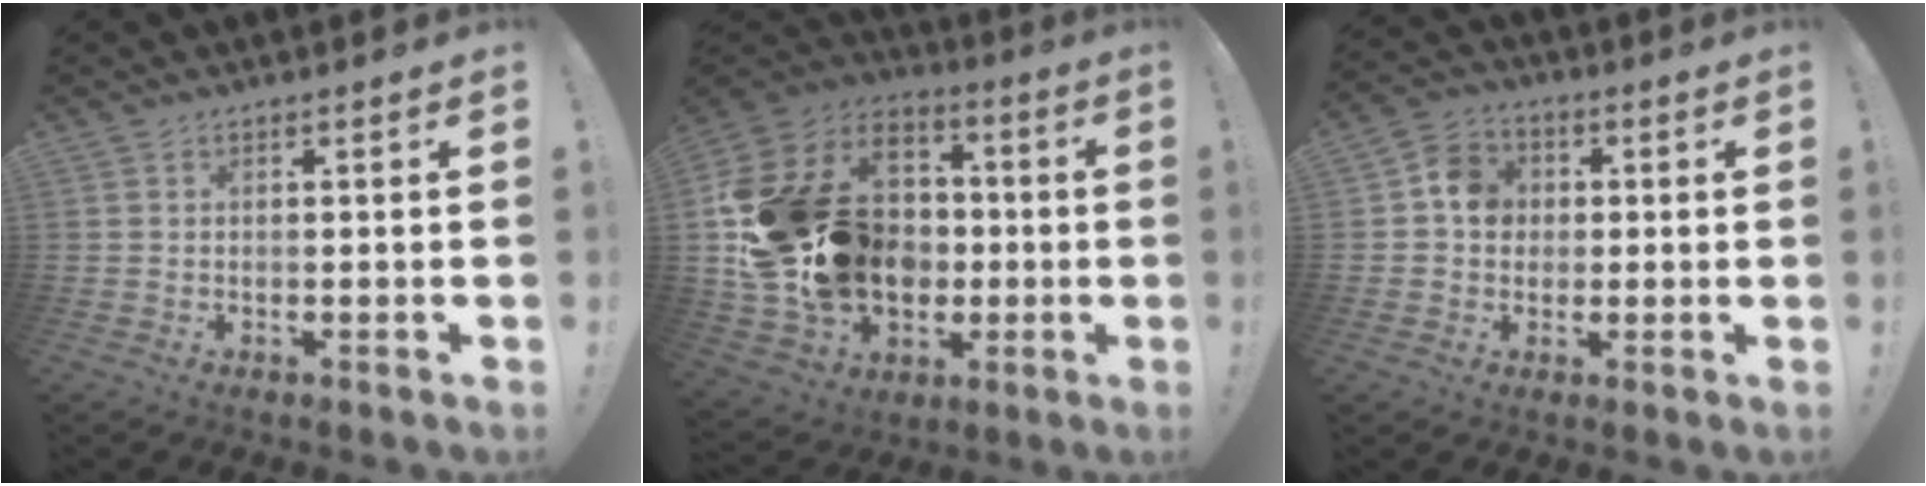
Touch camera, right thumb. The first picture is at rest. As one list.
[{"total": 26.9, "force": [0.0, 21.6, 16.1], "torque": [-0.272, 0.006, 0.052]}, {"total": 8.6, "force": [0.8, 7.7, 3.9], "torque": [-0.044, 0.011, 0.020]}]